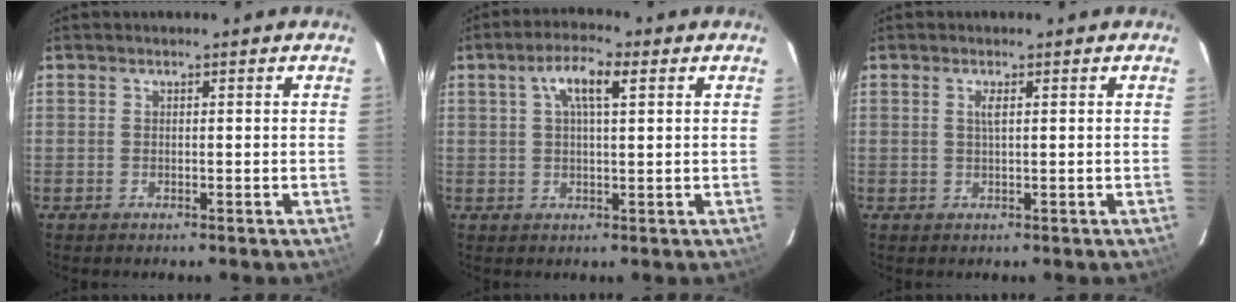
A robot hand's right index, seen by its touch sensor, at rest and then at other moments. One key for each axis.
{"total": 6.1, "fx": 2.3, "fy": 1.7, "fz": 5.4, "tx": -0.098, "ty": 0.014, "tz": 0.040}
{"total": 1.3, "fx": 0.4, "fy": 0.0, "fz": 1.2, "tx": -0.025, "ty": 0.001, "tz": 0.007}